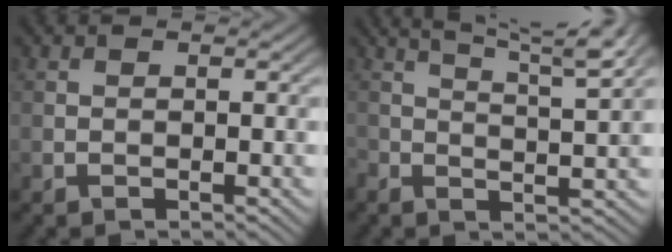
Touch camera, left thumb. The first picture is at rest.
{"total": 8.3, "force": [5.7, 1.3, 5.9], "torque": [-0.092, 0.014, 0.076]}